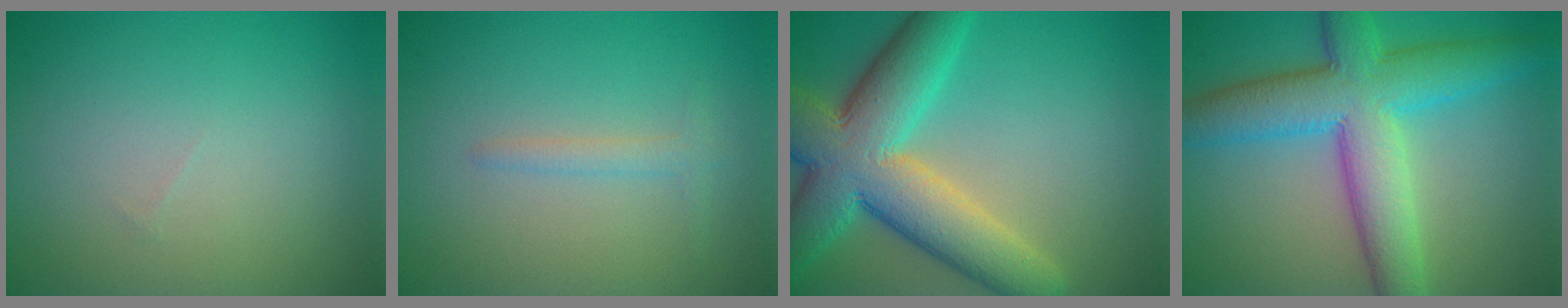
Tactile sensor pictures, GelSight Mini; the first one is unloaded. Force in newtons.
{"total": 1.3, "press": 1.3, "slide": 0.1}
{"total": 11.0, "press": 10.9, "slide": 0.5}
{"total": 9.2, "press": 9.2, "slide": 0.2}